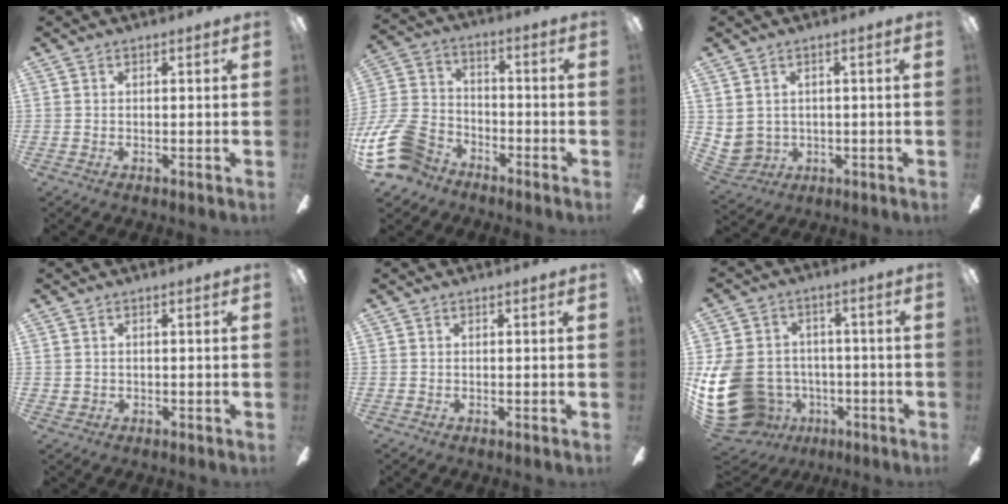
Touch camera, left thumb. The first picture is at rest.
{"total": 16.0, "force": [-8.2, 10.8, 8.5], "torque": [-0.194, 0.049, -0.150]}
{"total": 3.6, "force": [1.7, 3.2, 0.4], "torque": [-0.029, -0.009, 0.033]}
{"total": 1.0, "force": [0.3, 1.0, 0.0], "torque": [0.000, 0.004, 0.003]}
{"total": 0.0}
{"total": 18.7, "force": [-4.7, 15.1, 10.0], "torque": [-0.228, 0.027, -0.060]}